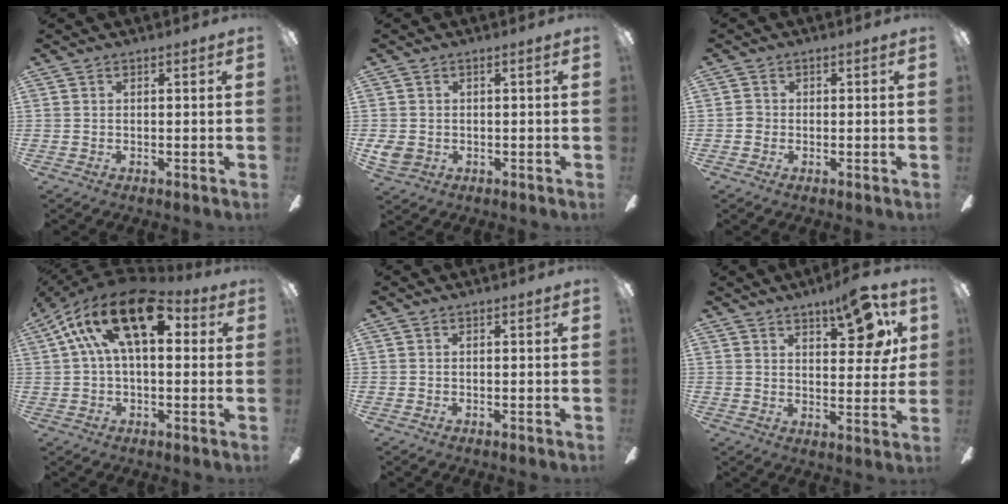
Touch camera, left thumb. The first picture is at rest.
{"total": 2.9, "force": [-0.9, 2.4, 1.3], "torque": [-0.036, 0.000, -0.018]}
{"total": 1.5, "force": [-0.6, 1.3, 0.5], "torque": [-0.008, 0.005, -0.013]}
{"total": 19.7, "force": [7.9, 9.2, 15.4], "torque": [-0.272, -0.026, 0.130]}
{"total": 0.0}
{"total": 11.6, "force": [7.2, 4.4, 8.0], "torque": [-0.086, -0.038, 0.115]}